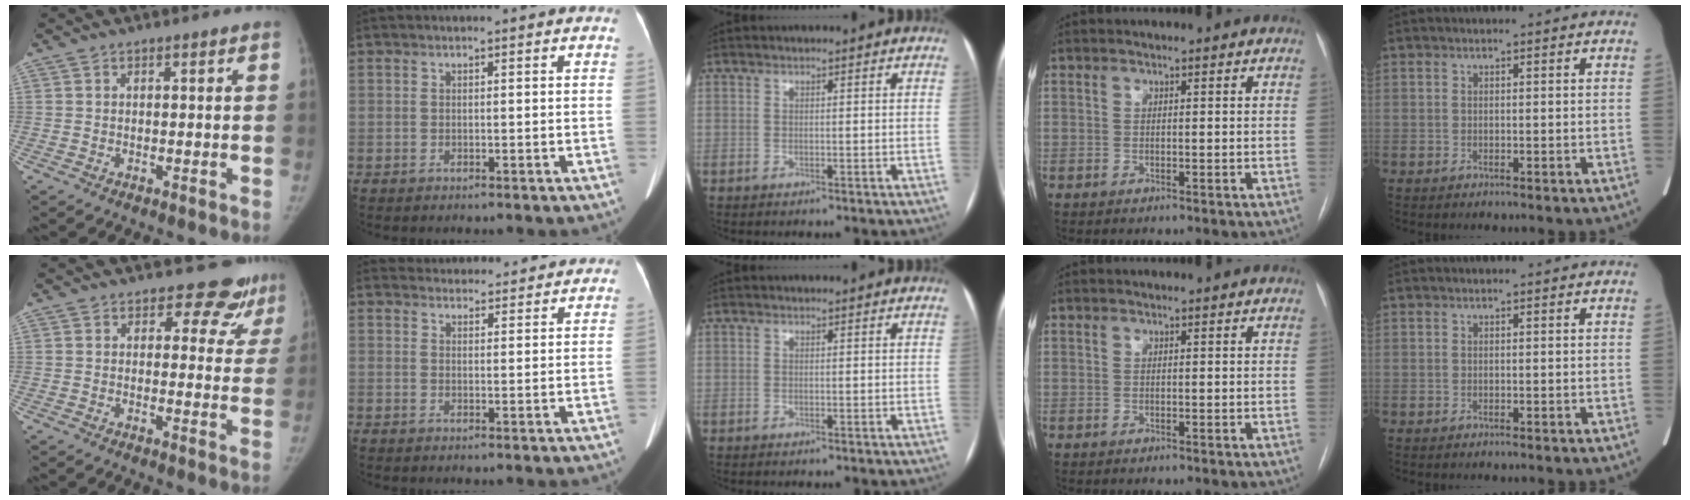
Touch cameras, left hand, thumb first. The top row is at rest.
{"thumb": {"total": 7.9, "force": [6.7, 3.9, 1.1], "torque": [0.034, -0.039, 0.060]}, "index": {"total": 10.0, "force": [9.6, 2.5, 1.2], "torque": [-0.003, 0.026, 0.114]}}